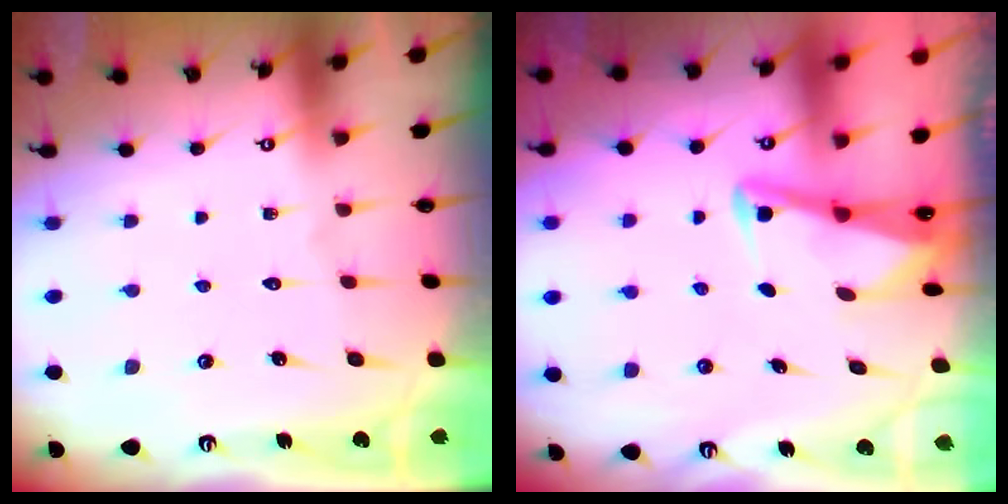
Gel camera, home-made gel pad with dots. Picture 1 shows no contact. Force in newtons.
{"total": 2.9, "press": 2.8, "slide": 0.4}